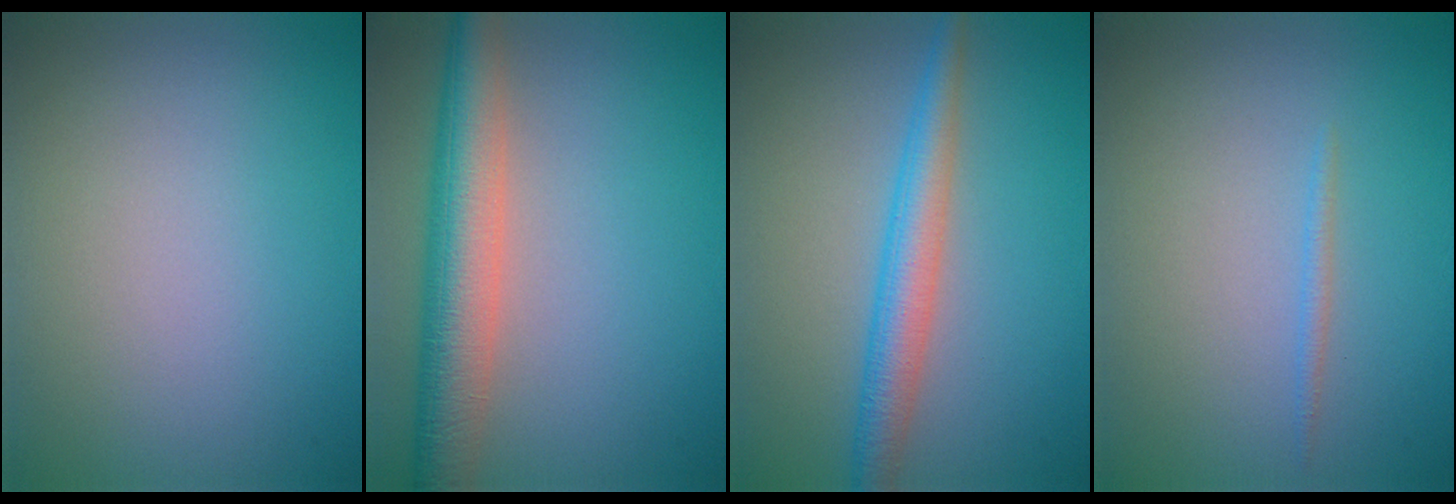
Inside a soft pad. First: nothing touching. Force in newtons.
{"total": 6.5, "press": 6.5, "slide": 0.3}
{"total": 3.8, "press": 3.8, "slide": 0.1}
{"total": 0.7, "press": 0.7, "slide": 0.1}